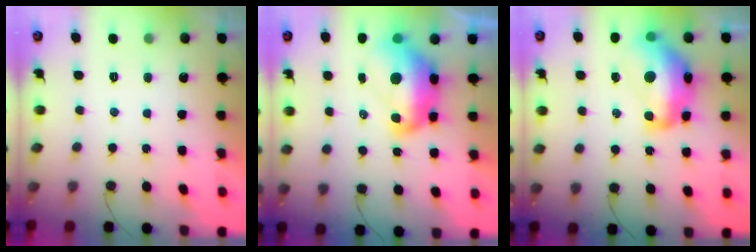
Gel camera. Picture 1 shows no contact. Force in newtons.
{"total": 15.2, "press": 15.2, "slide": 1.2}
{"total": 17.5, "press": 17.3, "slide": 2.4}